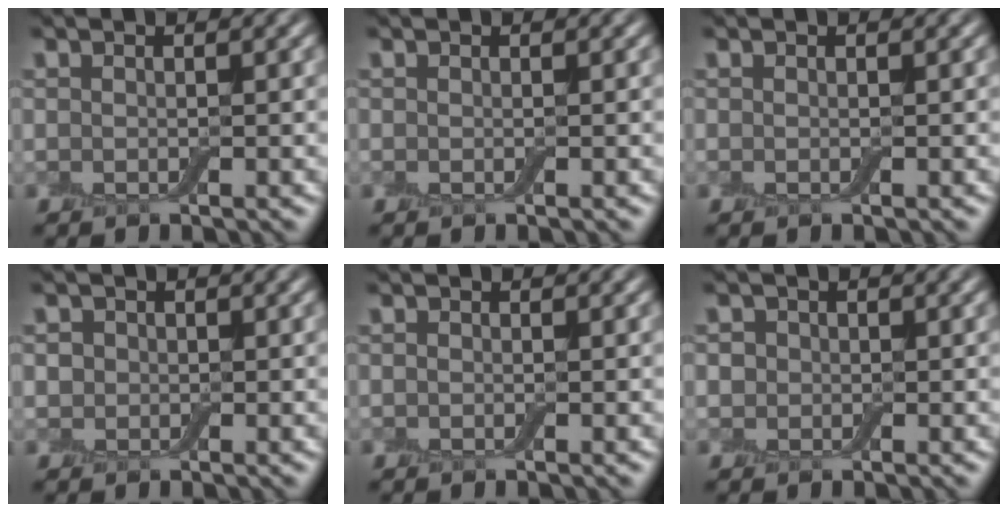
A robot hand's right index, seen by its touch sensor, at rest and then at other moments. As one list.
[{"total": 0.0}, {"total": 0.0}, {"total": 1.2, "force": [0.1, 1.2, 0.3], "torque": [-0.001, 0.000, -0.002]}, {"total": 0.0}, {"total": 1.6, "force": [0.3, 1.5, 0.5], "torque": [-0.003, 0.005, -0.004]}]